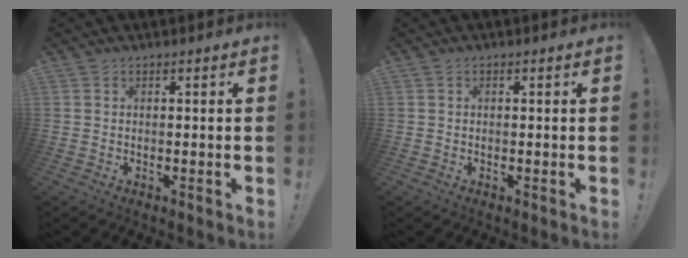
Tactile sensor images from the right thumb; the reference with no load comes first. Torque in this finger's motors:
{"motor_torque": [-0.07, -0.19, 0.06, -0.05, 0.06]}